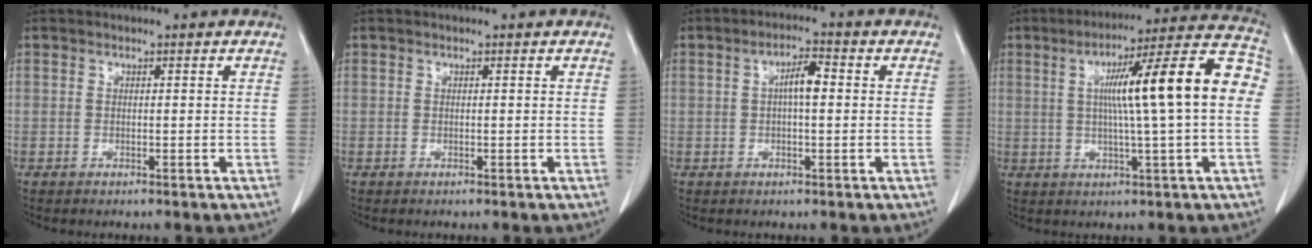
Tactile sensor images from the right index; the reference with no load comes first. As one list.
[{"total": 0.0}, {"total": 4.0, "force": [0.4, 1.0, 3.8], "torque": [-0.067, 0.010, 0.003]}, {"total": 16.5, "force": [1.7, 0.6, 16.4], "torque": [-0.233, 0.031, 0.019]}]